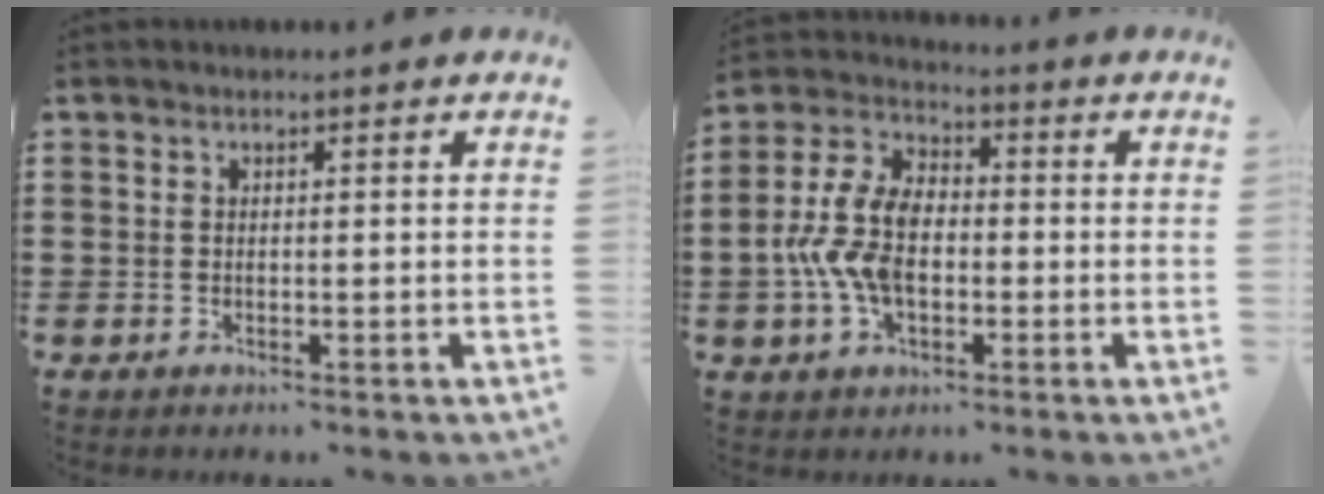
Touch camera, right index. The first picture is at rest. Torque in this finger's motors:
{"motor_torque": [2.14, 0.00, 0.74, 0.21]}